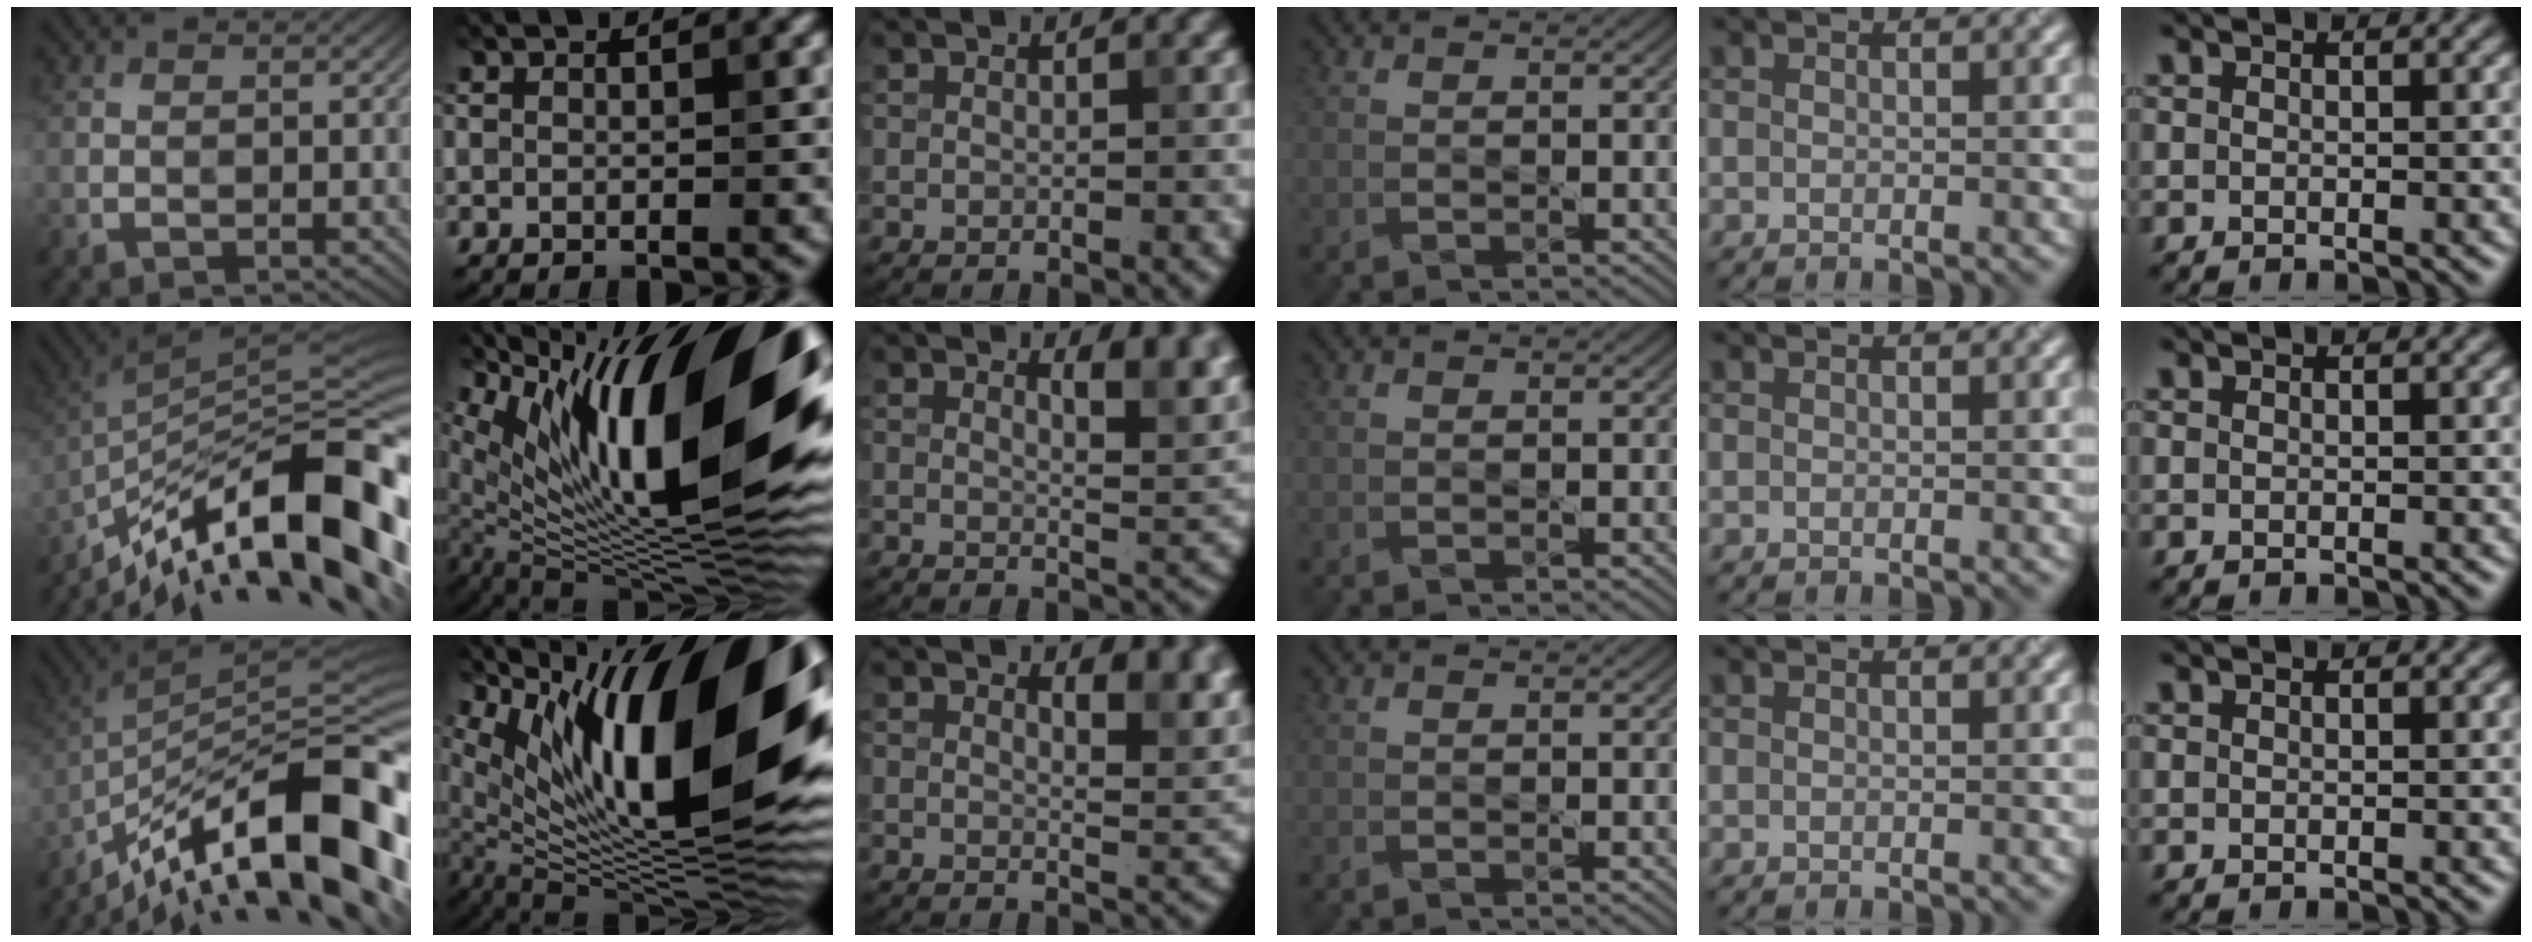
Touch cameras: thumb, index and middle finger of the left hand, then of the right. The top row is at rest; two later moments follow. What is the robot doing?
{"motion": "dispense", "object": "syringe"}